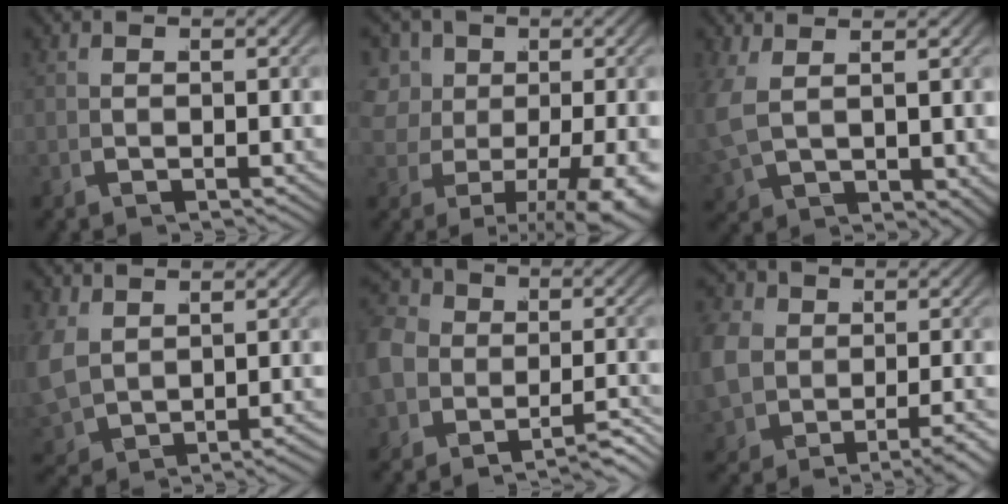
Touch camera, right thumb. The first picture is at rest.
{"total": 8.6, "force": [-0.1, 6.0, 6.1], "torque": [-0.121, -0.037, 0.021]}
{"total": 4.1, "force": [1.7, 2.5, 2.8], "torque": [-0.073, -0.012, 0.046]}
{"total": 4.4, "force": [0.0, 3.6, 2.5], "torque": [-0.080, -0.024, 0.022]}
{"total": 7.0, "force": [-2.4, 5.5, 3.7], "torque": [-0.079, -0.015, -0.046]}
{"total": 5.6, "force": [-1.4, 4.5, 3.1], "torque": [-0.081, -0.017, -0.017]}